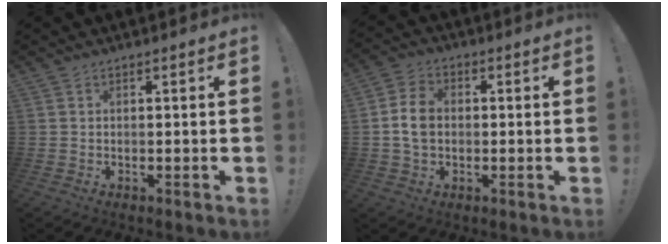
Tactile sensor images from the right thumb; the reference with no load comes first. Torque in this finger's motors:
{"motor_torque": [0.41, -0.07, -0.01, 0.05, -0.06]}